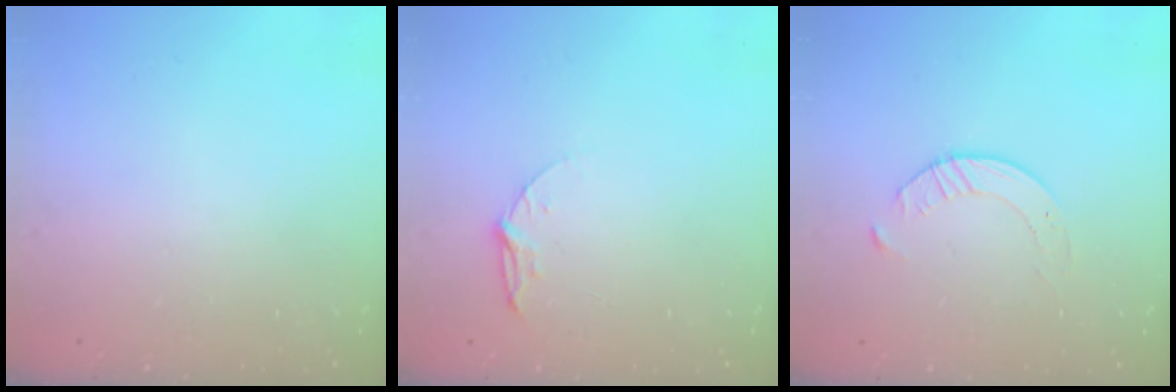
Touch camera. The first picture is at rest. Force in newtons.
{"total": 5.3, "press": 5.3, "slide": 0.5}
{"total": 4.6, "press": 4.5, "slide": 0.6}